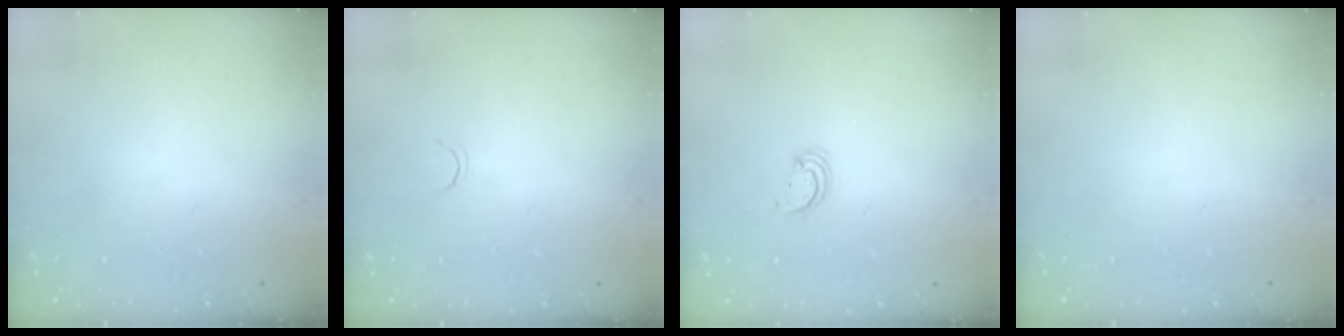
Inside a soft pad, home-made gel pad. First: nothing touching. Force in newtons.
{"total": 2.1, "press": 2.1, "slide": 0.4}
{"total": 2.8, "press": 2.8, "slide": 0.2}
{"total": 0.0}